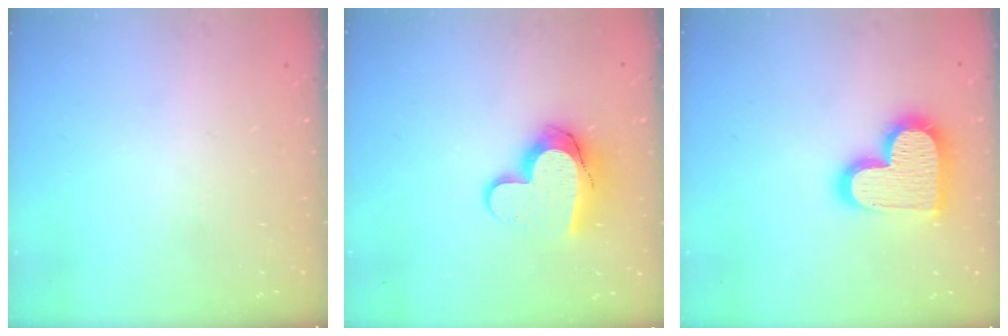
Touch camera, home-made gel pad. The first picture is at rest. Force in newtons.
{"total": 12.2, "press": 12.2, "slide": 0.9}
{"total": 18.7, "press": 18.6, "slide": 1.4}